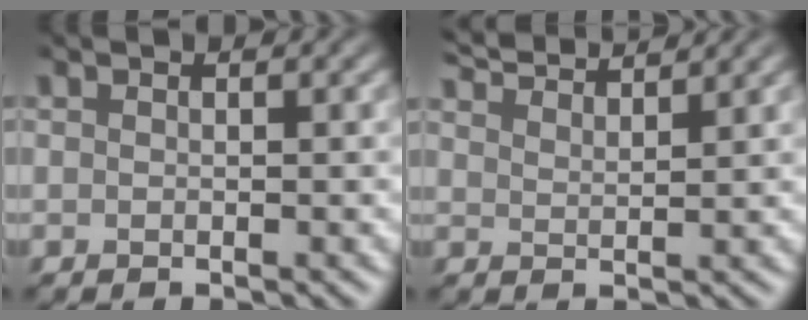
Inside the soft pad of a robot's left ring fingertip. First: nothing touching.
{"total": 4.2, "force": [4.0, 0.5, 1.2], "torque": [-0.014, 0.011, 0.064]}